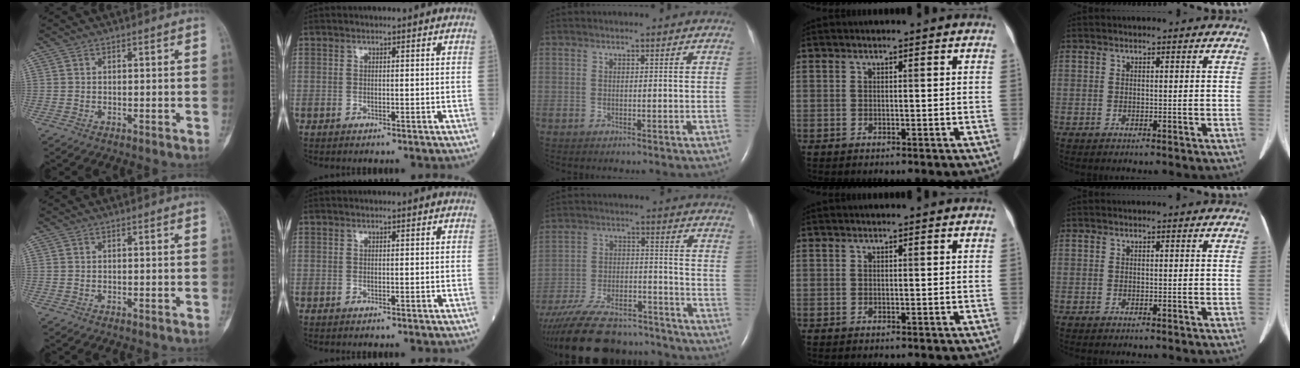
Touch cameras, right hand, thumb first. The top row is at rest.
{"middle": {"total": 23.2, "force": [-20.4, 6.4, 9.1], "torque": [-0.186, -0.013, -0.307]}}